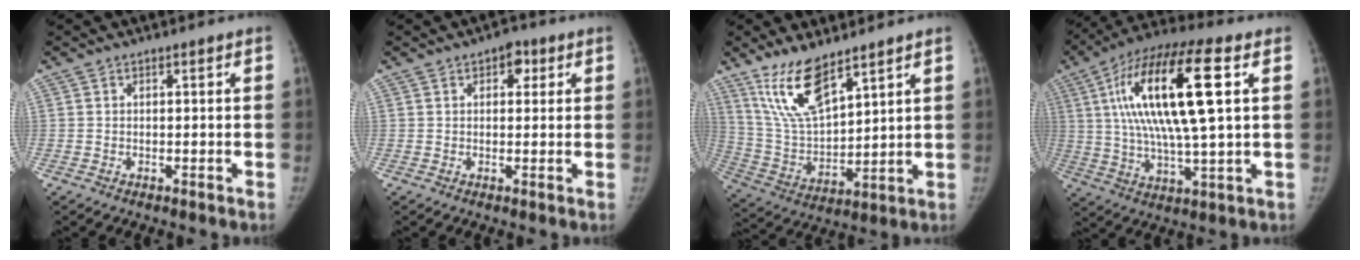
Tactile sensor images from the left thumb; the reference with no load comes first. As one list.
[{"total": 3.3, "force": [1.5, 2.1, 2.1], "torque": [-0.009, 0.000, 0.015]}, {"total": 13.2, "force": [9.1, 4.3, 8.6], "torque": [-0.149, -0.048, 0.196]}, {"total": 22.2, "force": [5.5, 5.7, 20.8], "torque": [-0.400, 0.005, 0.086]}]